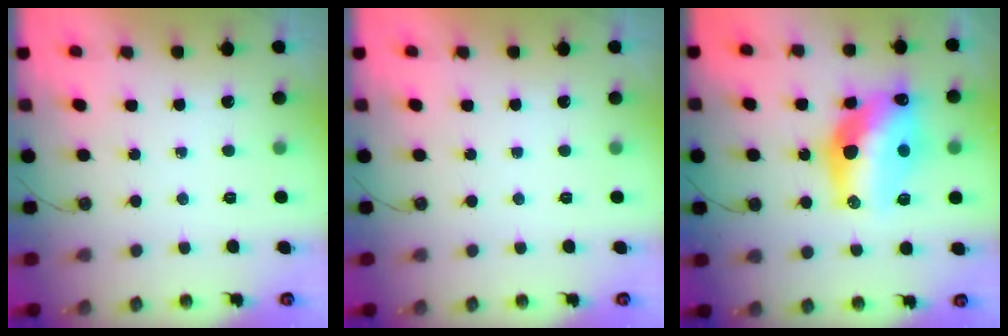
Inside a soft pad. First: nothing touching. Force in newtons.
{"total": 0.0}
{"total": 18.2, "press": 17.6, "slide": 4.5}